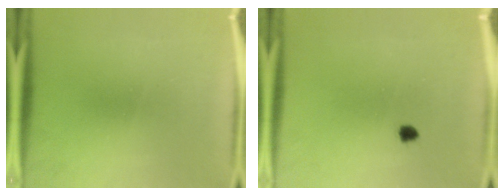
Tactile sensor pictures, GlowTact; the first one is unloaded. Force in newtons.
{"total": 1.1}